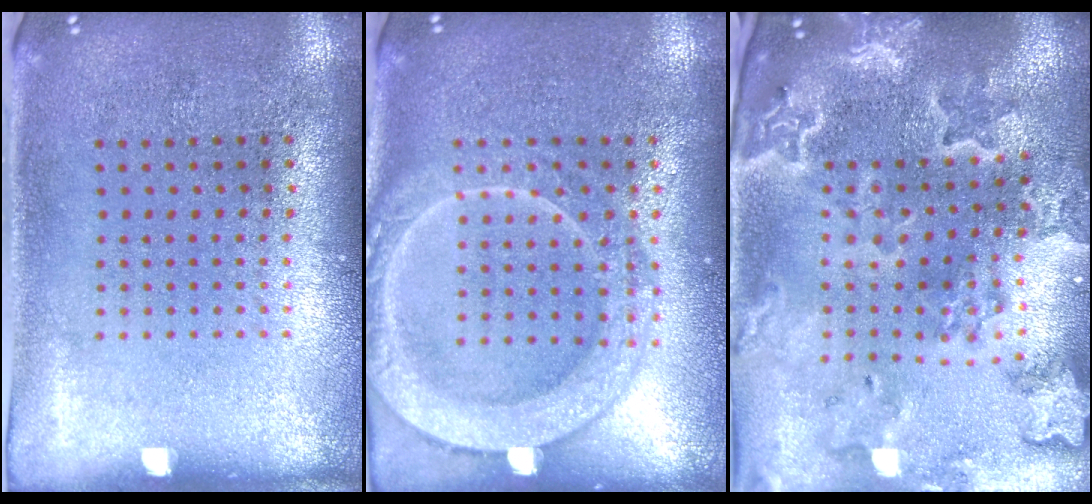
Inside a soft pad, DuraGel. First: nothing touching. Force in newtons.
{"total": 3.8, "press": 3.8, "slide": 0.5}
{"total": 3.1, "press": 2.8, "slide": 1.3}